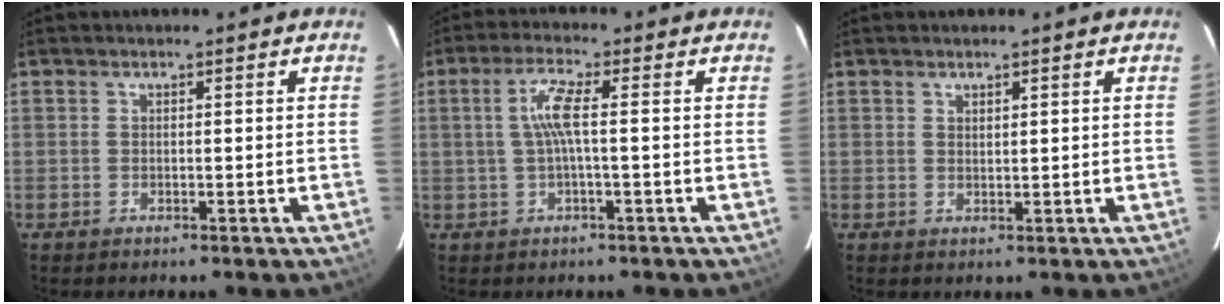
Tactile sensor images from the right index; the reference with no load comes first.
{"total": 4.8, "force": [-0.1, 0.0, 4.8], "torque": [-0.096, 0.004, 0.001]}
{"total": 1.0, "force": [0.8, 0.4, 0.4], "torque": [-0.006, 0.000, 0.015]}